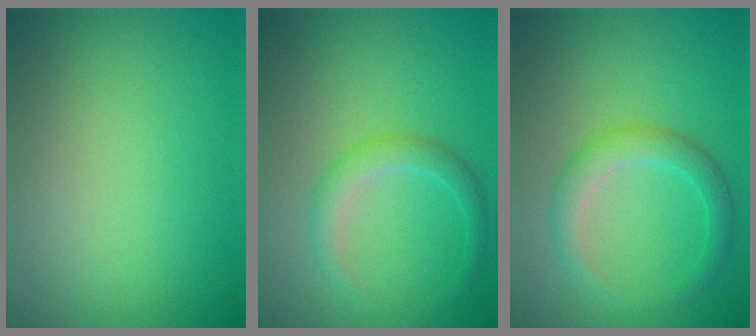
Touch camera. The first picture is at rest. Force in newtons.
{"total": 2.3, "press": 2.3, "slide": 0.2}
{"total": 2.9, "press": 2.8, "slide": 0.2}